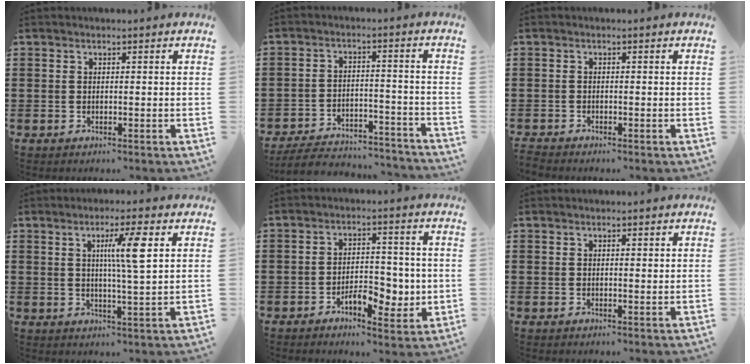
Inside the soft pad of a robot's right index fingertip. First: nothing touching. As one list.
[{"total": 5.5, "force": [-5.2, 0.9, 1.4], "torque": [-0.034, 0.005, -0.106]}, {"total": 0.9, "force": [-0.8, 0.1, -0.1], "torque": [-0.001, 0.001, -0.018]}, {"total": 6.8, "force": [2.3, 0.4, 6.3], "torque": [-0.121, 0.001, 0.029]}, {"total": 6.4, "force": [-2.1, 3.4, 5.0], "torque": [-0.066, 0.004, -0.039]}, {"total": 0.6, "force": [0.3, 0.2, 0.4], "torque": [-0.009, 0.003, 0.006]}]